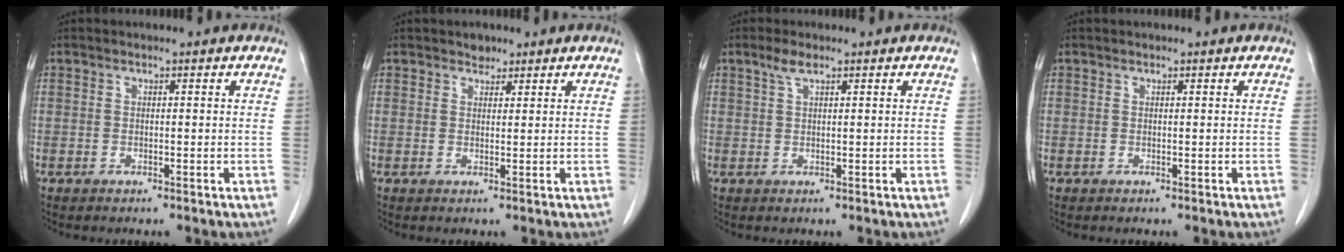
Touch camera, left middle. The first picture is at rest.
{"total": 1.6, "force": [1.3, 1.0, 0.2], "torque": [-0.003, -0.001, 0.019]}
{"total": 2.1, "force": [1.4, 0.5, 1.5], "torque": [-0.034, 0.006, 0.030]}
{"total": 0.0}